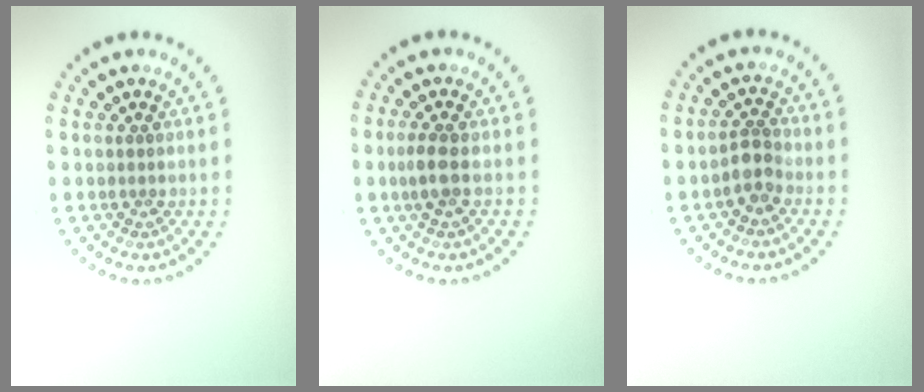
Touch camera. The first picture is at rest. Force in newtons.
{"total": 1.7, "press": 1.6, "slide": 0.6}
{"total": 2.0, "press": 1.7, "slide": 1.0}